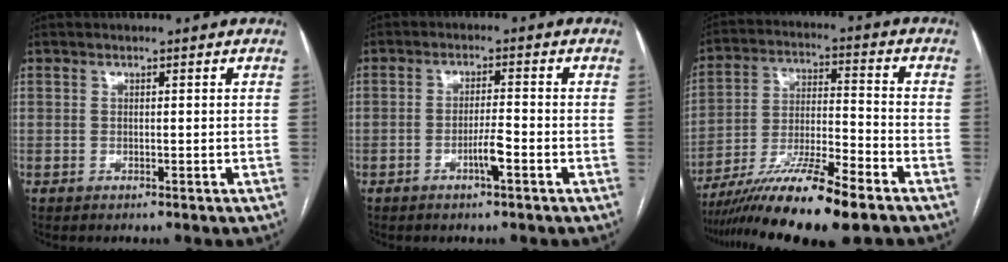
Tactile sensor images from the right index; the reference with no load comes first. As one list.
[{"total": 3.5, "force": [-1.7, 0.2, 3.1], "torque": [-0.055, -0.001, -0.030]}, {"total": 15.7, "force": [-11.5, 0.6, 10.7], "torque": [-0.198, -0.029, -0.204]}]